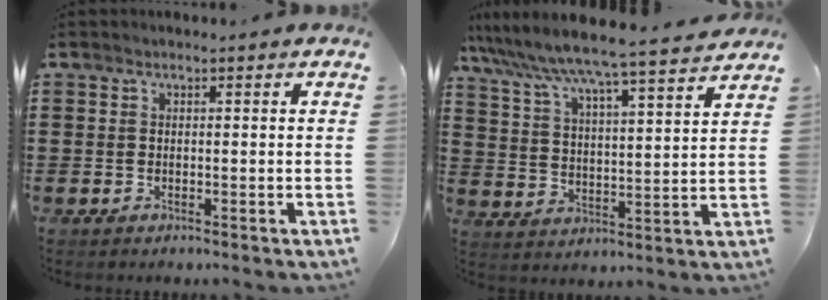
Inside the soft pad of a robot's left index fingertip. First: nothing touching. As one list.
[{"total": 6.1, "force": [5.7, -0.5, 1.9], "torque": [-0.066, -0.045, 0.091]}]